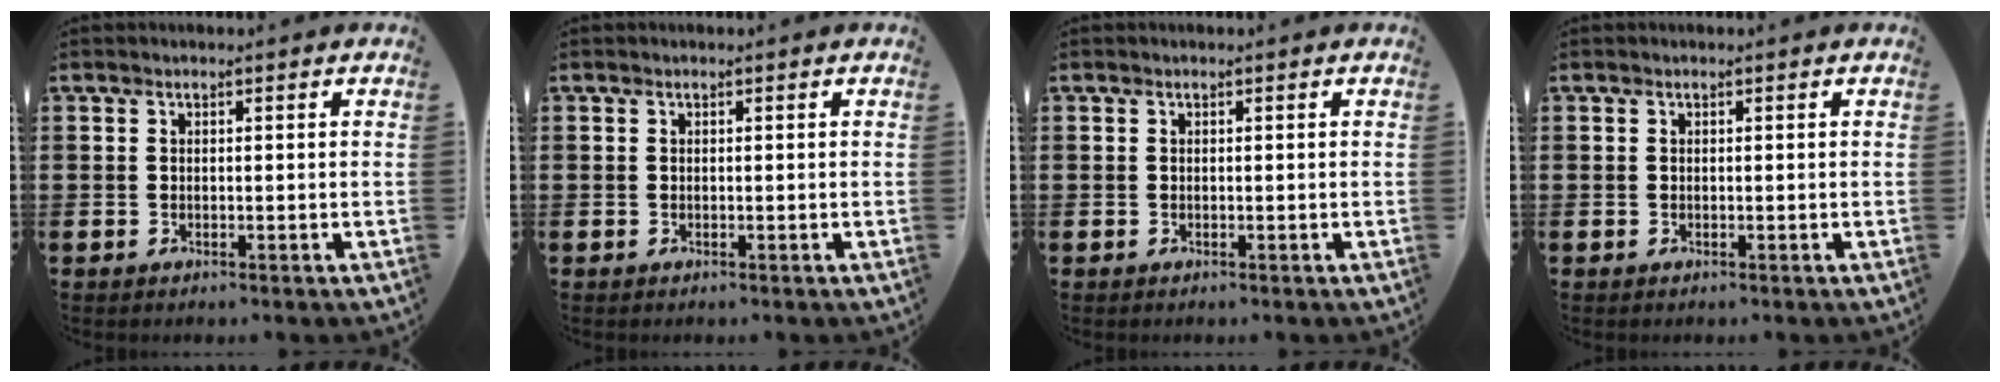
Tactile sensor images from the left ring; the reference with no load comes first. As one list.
[{"total": 0.0}, {"total": 0.0}, {"total": 0.0}]